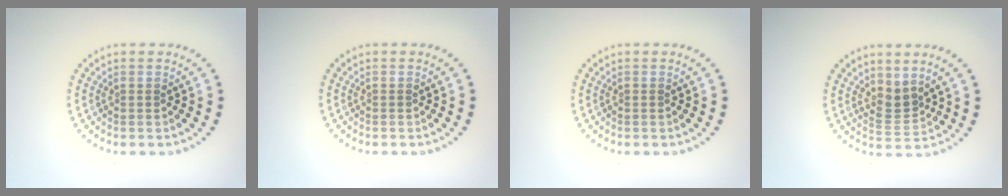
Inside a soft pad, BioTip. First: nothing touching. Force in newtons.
{"total": 0.0}
{"total": 0.0}
{"total": 2.3, "press": 1.6, "slide": 1.6}